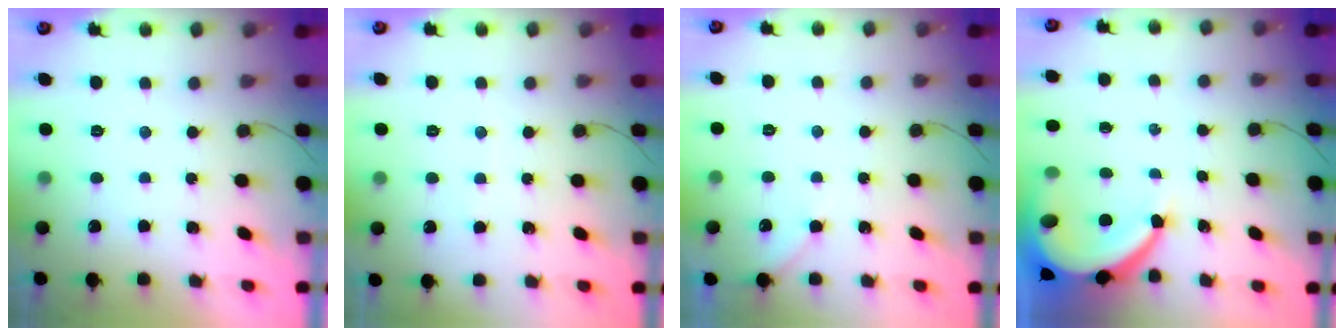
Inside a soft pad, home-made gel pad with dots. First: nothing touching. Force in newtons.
{"total": 2.6, "press": 2.6, "slide": 0.3}
{"total": 3.8, "press": 3.7, "slide": 0.6}
{"total": 10.5, "press": 10.4, "slide": 1.4}